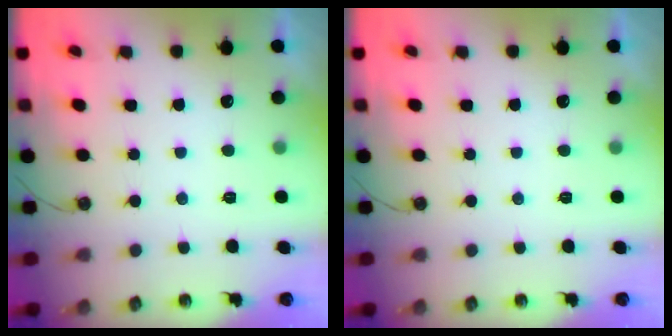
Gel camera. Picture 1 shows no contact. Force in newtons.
{"total": 0.0}